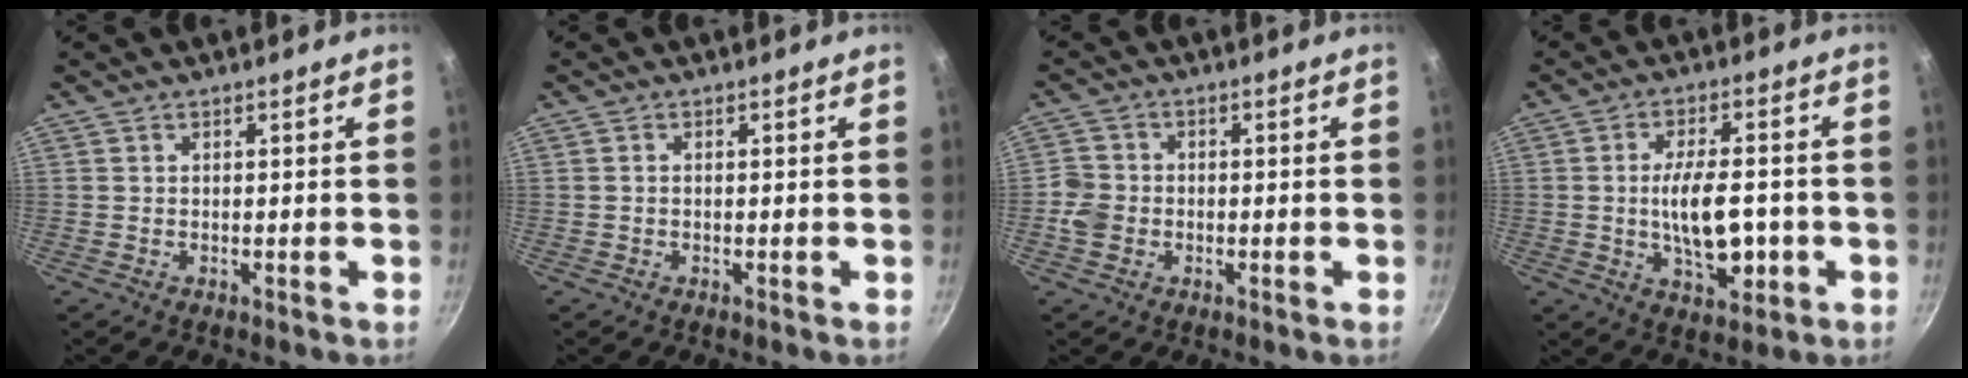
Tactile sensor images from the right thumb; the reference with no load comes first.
{"total": 0.5, "force": [-0.1, 0.3, 0.4], "torque": [-0.008, 0.004, -0.003]}
{"total": 4.7, "force": [-1.2, 4.0, 2.1], "torque": [-0.035, 0.015, -0.031]}
{"total": 11.4, "force": [-1.7, 5.5, 9.8], "torque": [-0.145, 0.008, -0.021]}